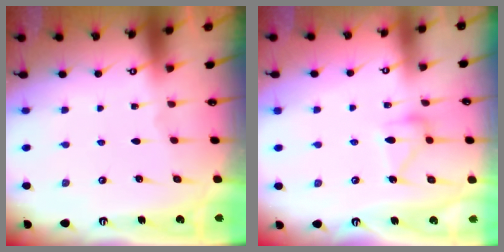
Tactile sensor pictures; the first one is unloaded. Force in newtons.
{"total": 12.6, "press": 12.6, "slide": 0.4}